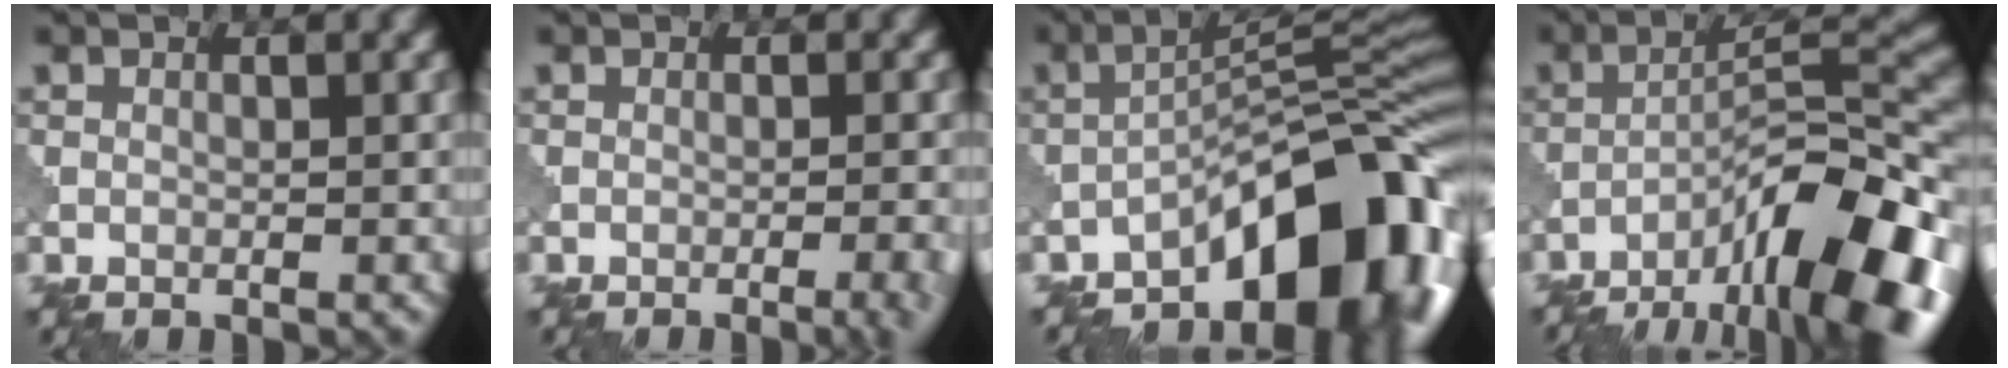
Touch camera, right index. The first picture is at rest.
{"total": 3.4, "force": [-1.6, 1.0, 2.8], "torque": [-0.020, 0.008, -0.021]}
{"total": 13.0, "force": [-7.5, 4.6, 9.6], "torque": [-0.111, 0.014, -0.127]}
{"total": 14.3, "force": [-8.6, 3.7, 10.8], "torque": [-0.161, 0.012, -0.145]}